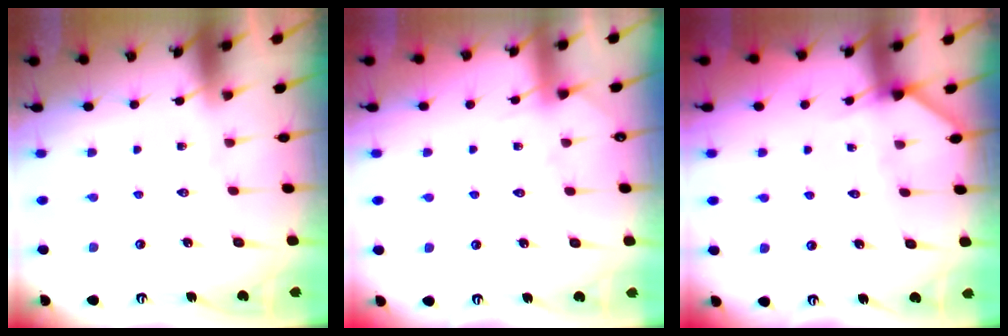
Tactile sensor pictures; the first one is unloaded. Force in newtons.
{"total": 2.9, "press": 2.9, "slide": 0.4}
{"total": 3.3, "press": 3.3, "slide": 0.1}